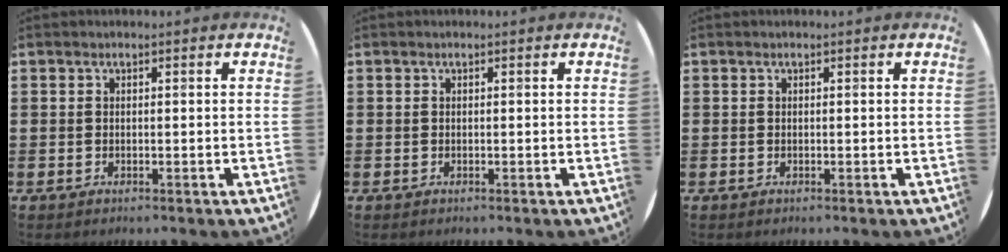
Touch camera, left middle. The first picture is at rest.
{"total": 0.0}
{"total": 0.0}